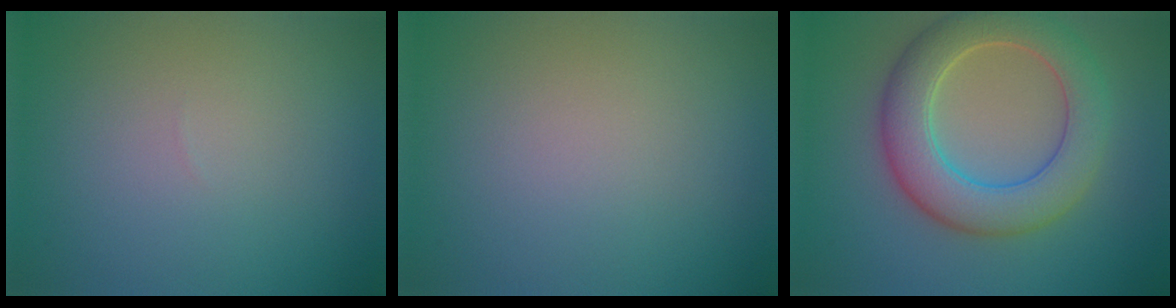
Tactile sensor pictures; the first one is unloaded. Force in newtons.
{"total": 0.0}
{"total": 7.1, "press": 7.1, "slide": 0.6}